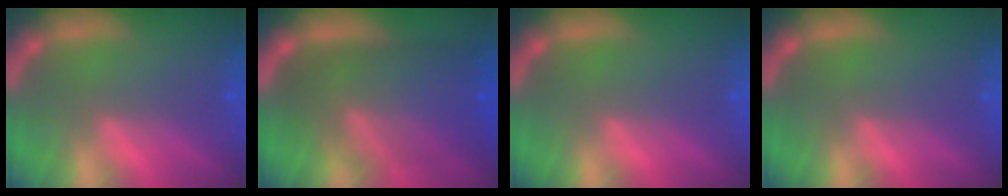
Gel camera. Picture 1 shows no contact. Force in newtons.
{"total": 9.5}
{"total": 0.0}
{"total": 0.0}